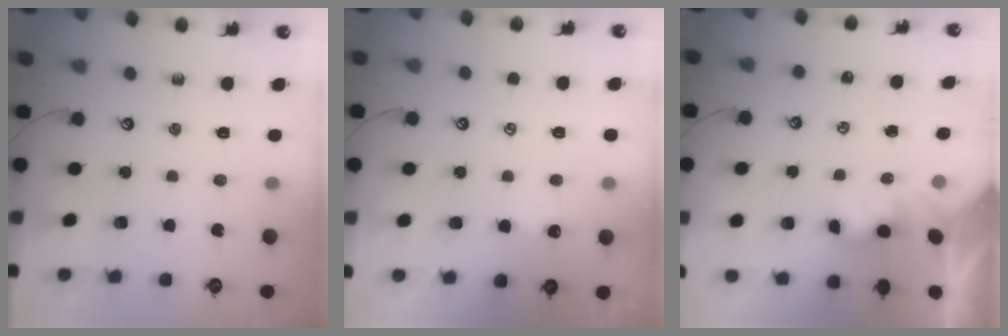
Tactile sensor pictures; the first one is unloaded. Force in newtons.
{"total": 2.0, "press": 2.0, "slide": 0.2}
{"total": 0.5, "press": 0.4, "slide": 0.3}